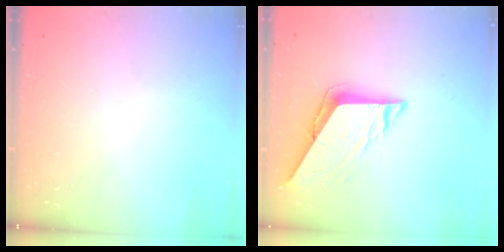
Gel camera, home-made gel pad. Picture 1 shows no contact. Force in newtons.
{"total": 7.4, "press": 7.4, "slide": 0.6}